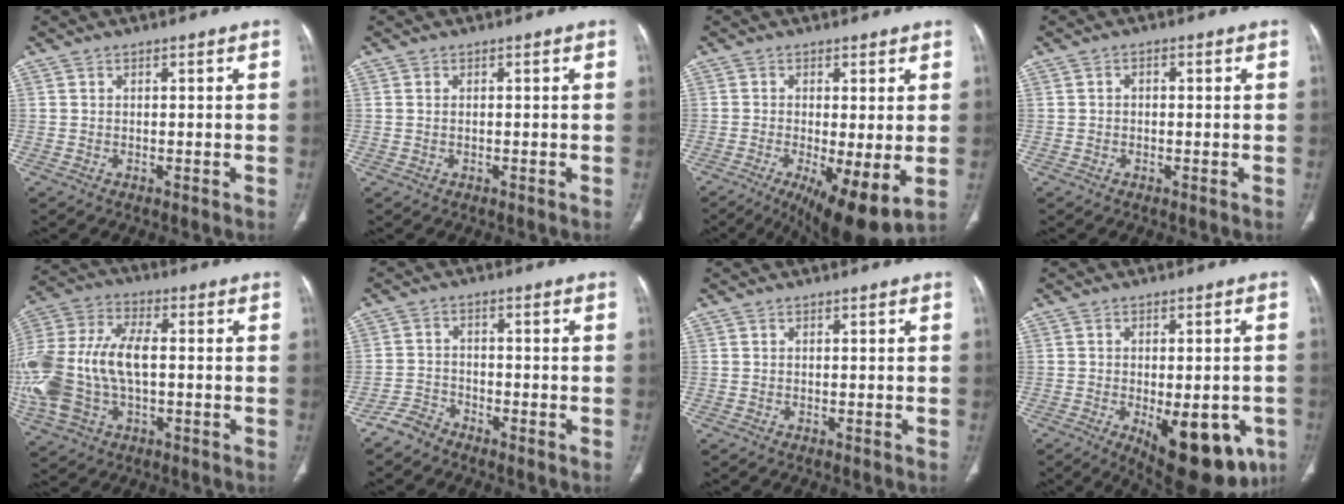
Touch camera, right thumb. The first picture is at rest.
{"total": 0.0}
{"total": 11.3, "force": [-2.8, 3.3, 10.4], "torque": [-0.170, -0.023, -0.038]}
{"total": 1.1, "force": [0.1, 0.8, 0.7], "torque": [-0.007, 0.005, -0.003]}
{"total": 21.8, "force": [-1.3, 12.8, 17.6], "torque": [-0.424, 0.012, -0.018]}
{"total": 3.1, "force": [-2.9, 1.1, 0.1], "torque": [0.001, 0.007, -0.062]}
{"total": 0.0}
{"total": 17.3, "force": [-6.2, 7.7, 14.2], "torque": [-0.137, -0.001, -0.063]}